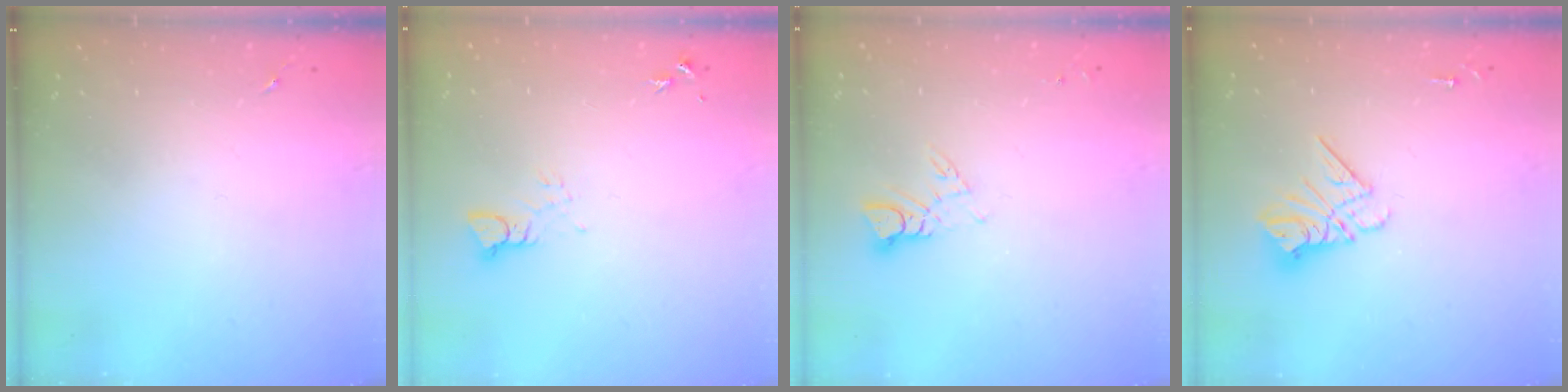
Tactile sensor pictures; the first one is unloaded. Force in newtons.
{"total": 3.1, "press": 3.1, "slide": 0.4}
{"total": 4.5, "press": 4.5, "slide": 0.5}
{"total": 10.7, "press": 10.7, "slide": 1.0}